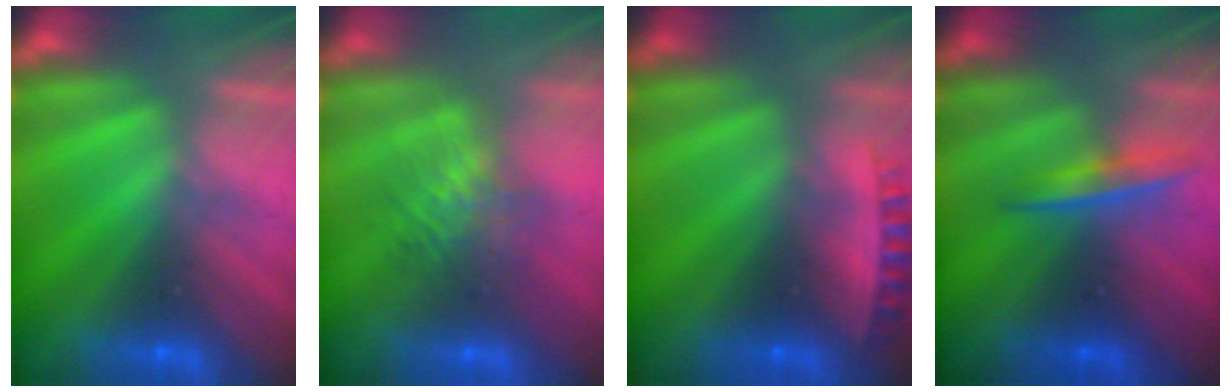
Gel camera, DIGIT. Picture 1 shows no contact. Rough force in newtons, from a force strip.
{"total": 4.7}
{"total": 2.6}
{"total": 1.4}